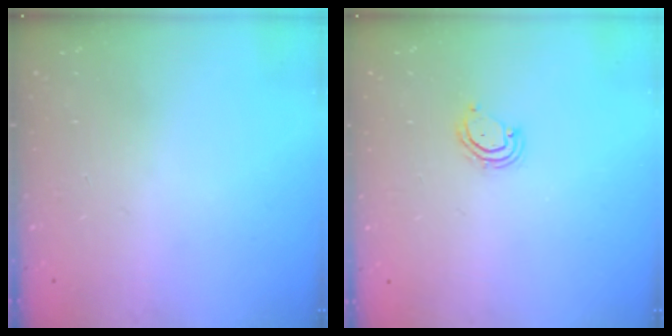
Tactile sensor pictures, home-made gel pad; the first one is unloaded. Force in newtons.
{"total": 3.9, "press": 3.9, "slide": 0.3}